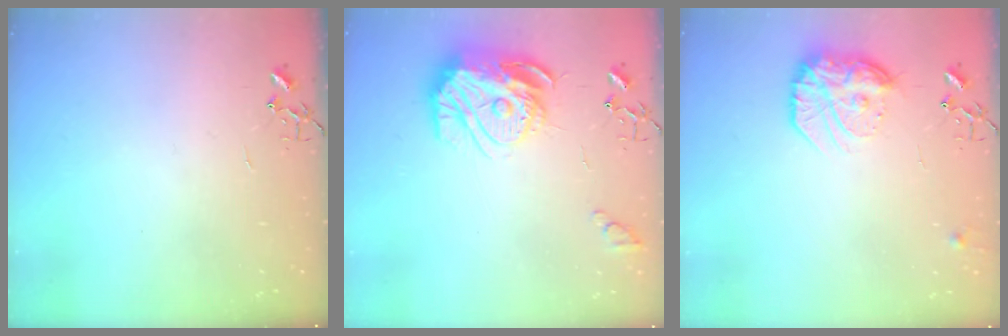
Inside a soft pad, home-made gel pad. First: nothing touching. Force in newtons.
{"total": 16.7, "press": 16.7, "slide": 1.6}
{"total": 16.9, "press": 16.8, "slide": 1.4}